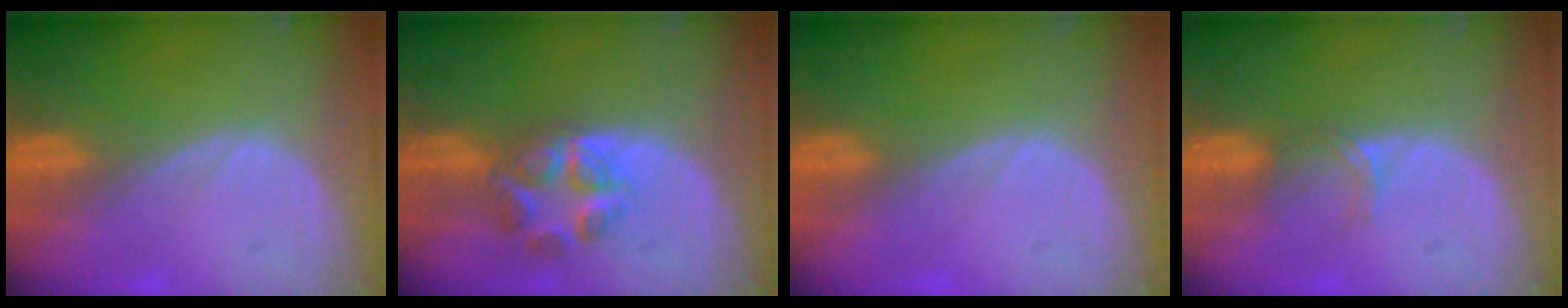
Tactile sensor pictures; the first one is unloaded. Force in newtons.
{"total": 6.2, "press": 5.5, "slide": 2.8}
{"total": 0.0}
{"total": 2.2, "press": 1.7, "slide": 1.3}